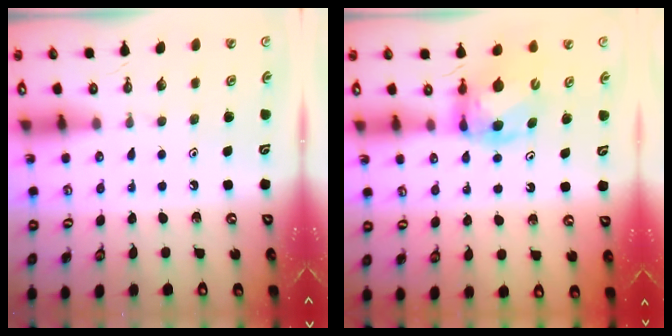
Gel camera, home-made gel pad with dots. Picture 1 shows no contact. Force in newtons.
{"total": 7.5, "press": 7.5, "slide": 0.6}